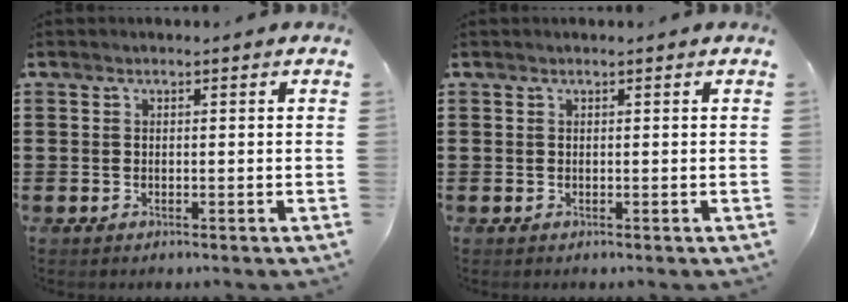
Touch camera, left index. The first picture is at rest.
{"total": 0.0}